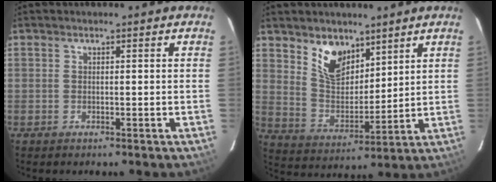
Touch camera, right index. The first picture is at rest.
{"total": 9.9, "force": [6.6, 5.4, 5.0], "torque": [-0.088, 0.002, 0.131]}